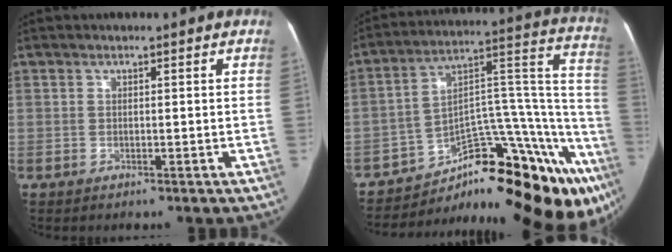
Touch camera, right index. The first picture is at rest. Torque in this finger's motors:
{"motor_torque": [1.16, -0.98, 0.32, 0.04]}